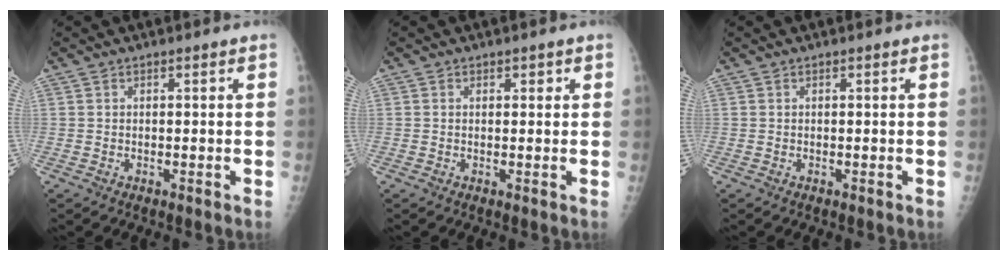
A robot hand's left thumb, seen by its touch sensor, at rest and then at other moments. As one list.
[{"total": 1.2, "force": [0.4, 0.9, 0.6], "torque": [0.003, 0.001, 0.002]}, {"total": 0.0}]